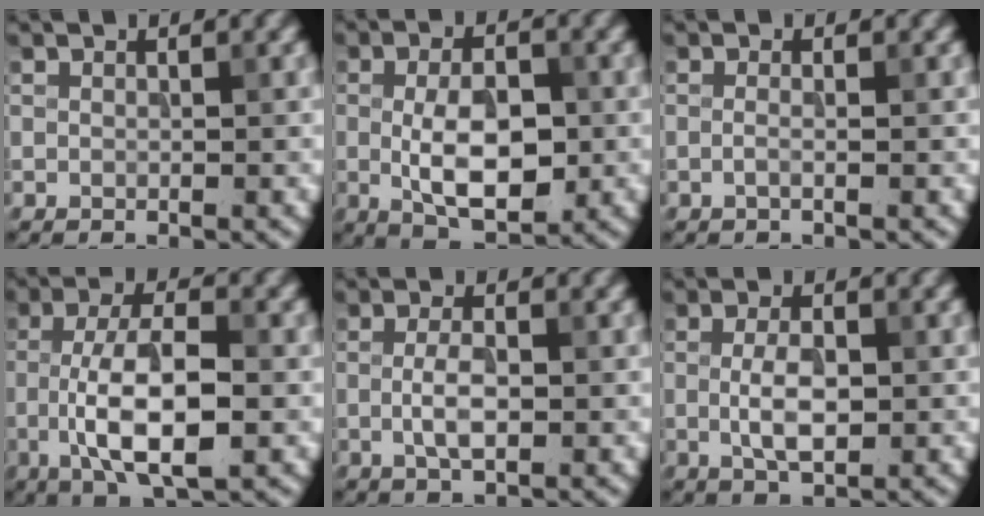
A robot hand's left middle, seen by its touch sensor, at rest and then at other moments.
{"total": 6.4, "force": [-0.6, 3.1, 5.6], "torque": [-0.104, -0.004, -0.008]}
{"total": 0.7, "force": [-0.3, 0.0, 0.7], "torque": [-0.018, -0.005, -0.008]}
{"total": 7.9, "force": [-1.8, 2.7, 7.2], "torque": [-0.137, 0.005, -0.035]}
{"total": 2.7, "force": [-0.5, 0.9, 2.5], "torque": [-0.056, 0.000, -0.010]}
{"total": 3.5, "force": [-0.3, 1.5, 3.1], "torque": [-0.065, -0.001, -0.005]}